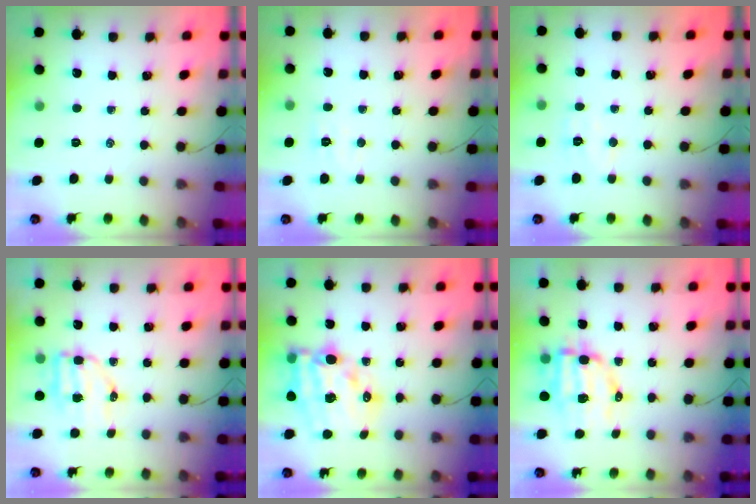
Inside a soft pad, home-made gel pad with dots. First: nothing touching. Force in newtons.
{"total": 3.3, "press": 3.2, "slide": 0.9}
{"total": 4.9, "press": 4.8, "slide": 1.1}
{"total": 7.5, "press": 7.4, "slide": 1.1}
{"total": 18.4, "press": 18.0, "slide": 3.9}
{"total": 9.7, "press": 9.4, "slide": 2.1}